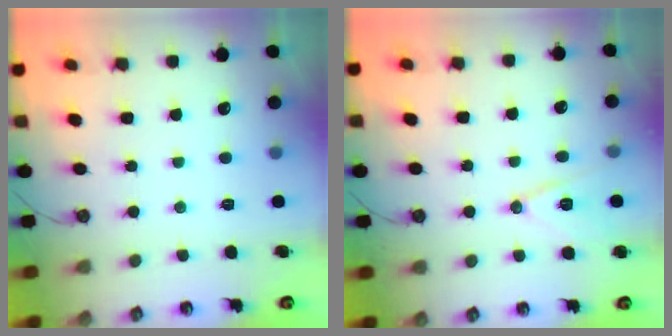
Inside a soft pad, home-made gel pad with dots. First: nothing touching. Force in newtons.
{"total": 10.8, "press": 10.3, "slide": 3.5}